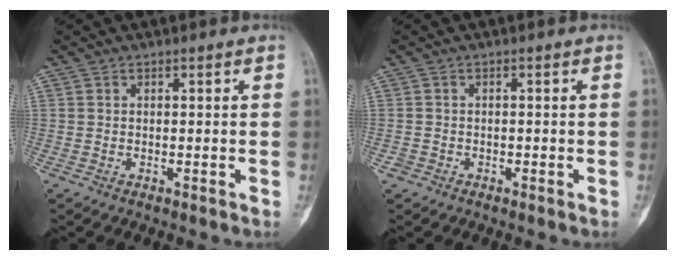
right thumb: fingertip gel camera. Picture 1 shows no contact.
{"total": 1.2, "force": [-0.7, 0.9, 0.0], "torque": [-0.001, 0.004, -0.017]}